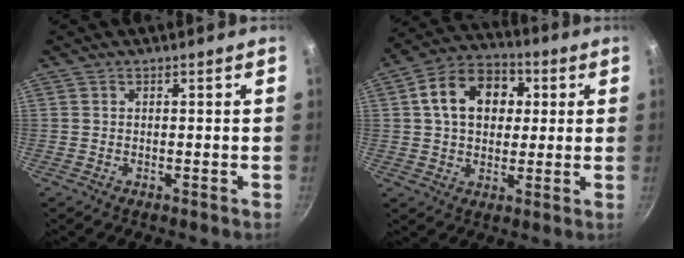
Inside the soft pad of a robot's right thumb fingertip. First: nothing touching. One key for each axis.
{"total": 13.7, "fx": 3.0, "fy": 10.0, "fz": 8.8, "tx": -0.117, "ty": 0.019, "tz": 0.034}